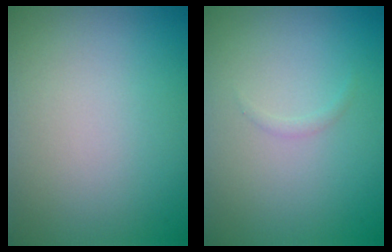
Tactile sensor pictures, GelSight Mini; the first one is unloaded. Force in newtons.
{"total": 0.5, "press": 0.5, "slide": 0.0}